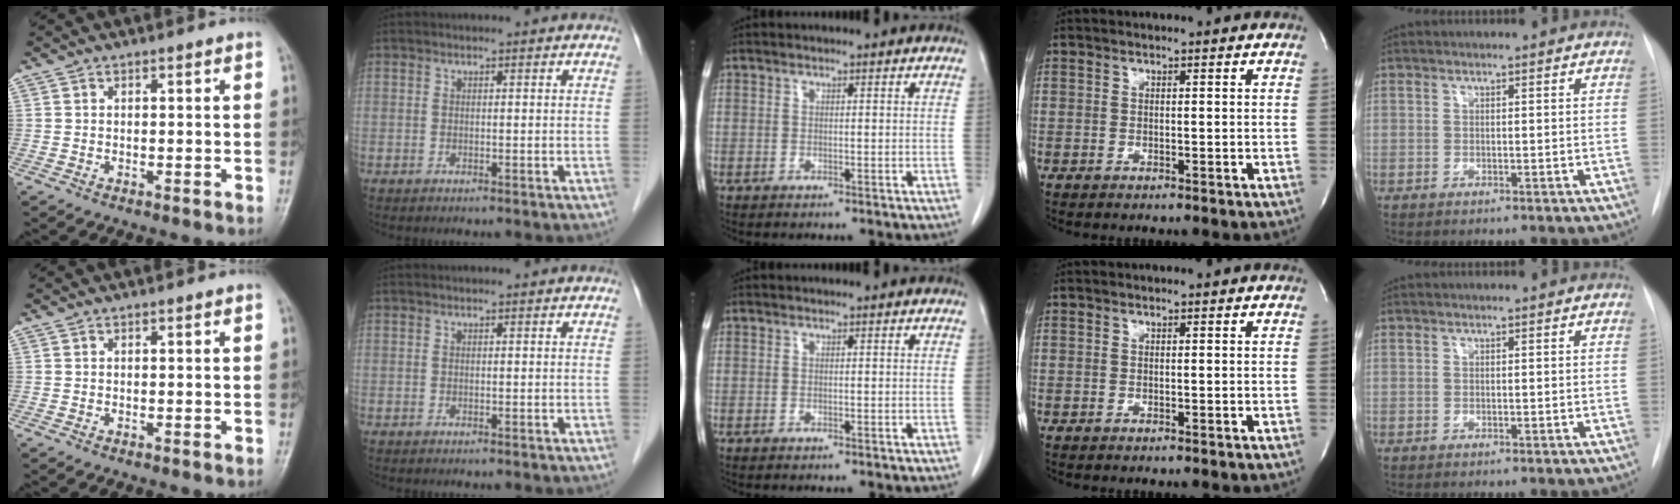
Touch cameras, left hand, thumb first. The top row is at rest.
{}